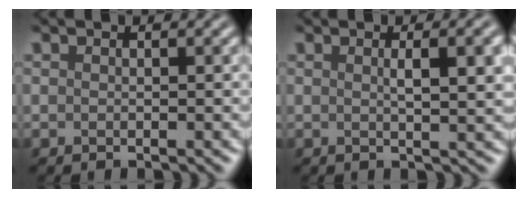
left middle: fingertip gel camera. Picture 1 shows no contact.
{"total": 4.0, "force": [0.5, 0.5, 3.9], "torque": [-0.040, 0.001, 0.016]}